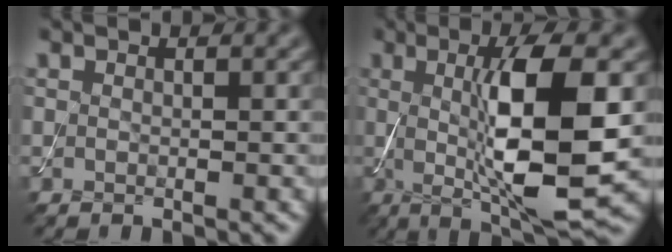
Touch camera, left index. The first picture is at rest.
{"total": 9.9, "force": [0.2, 2.3, 9.7], "torque": [-0.152, -0.010, 0.011]}